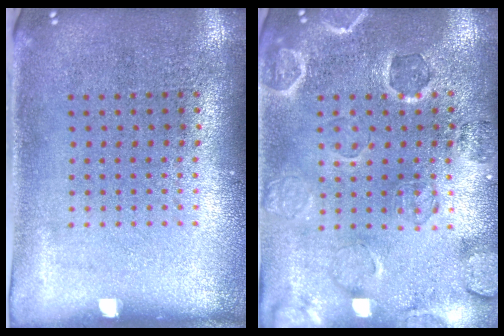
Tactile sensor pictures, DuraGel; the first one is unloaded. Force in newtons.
{"total": 0.6, "press": 0.5, "slide": 0.3}